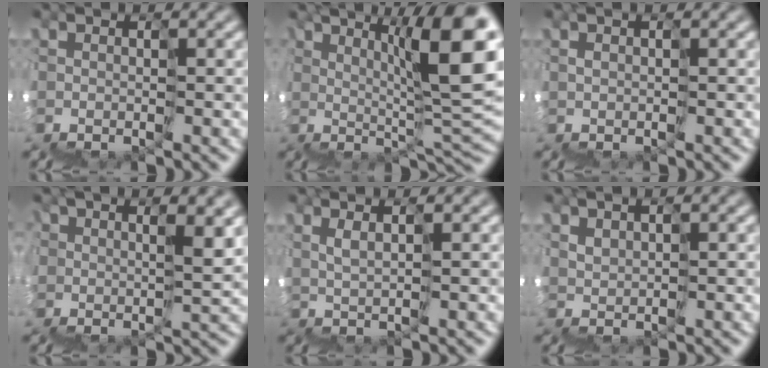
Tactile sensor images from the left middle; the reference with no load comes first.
{"total": 10.3, "force": [5.0, 1.3, 9.0], "torque": [-0.103, 0.031, 0.079]}
{"total": 0.7, "force": [0.5, 0.2, 0.4], "torque": [-0.005, 0.010, 0.011]}
{"total": 5.6, "force": [4.3, 1.7, 3.0], "torque": [-0.064, 0.003, 0.089]}
{"total": 1.9, "force": [1.3, -1.3, 0.5], "torque": [-0.010, 0.017, 0.030]}
{"total": 1.5, "force": [1.5, 0.0, 0.1], "torque": [-0.003, 0.019, 0.034]}